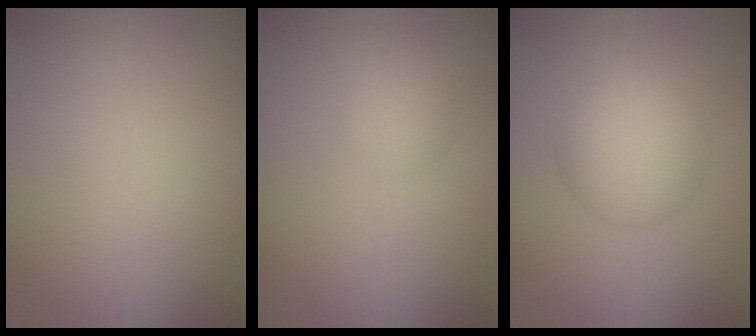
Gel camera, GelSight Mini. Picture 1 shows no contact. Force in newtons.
{"total": 2.3, "press": 2.3, "slide": 0.0}
{"total": 5.7, "press": 5.7, "slide": 0.2}